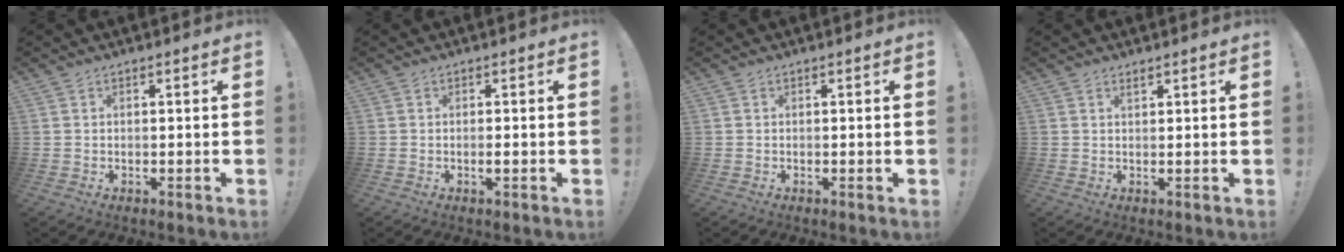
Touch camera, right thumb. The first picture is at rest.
{"total": 1.2, "force": [-0.3, 0.1, 1.2], "torque": [-0.012, -0.006, -0.008]}
{"total": 0.5, "force": [0.0, -0.3, 0.4], "torque": [-0.003, -0.003, -0.002]}
{"total": 1.1, "force": [1.0, 0.3, 0.2], "torque": [-0.007, 0.001, 0.019]}